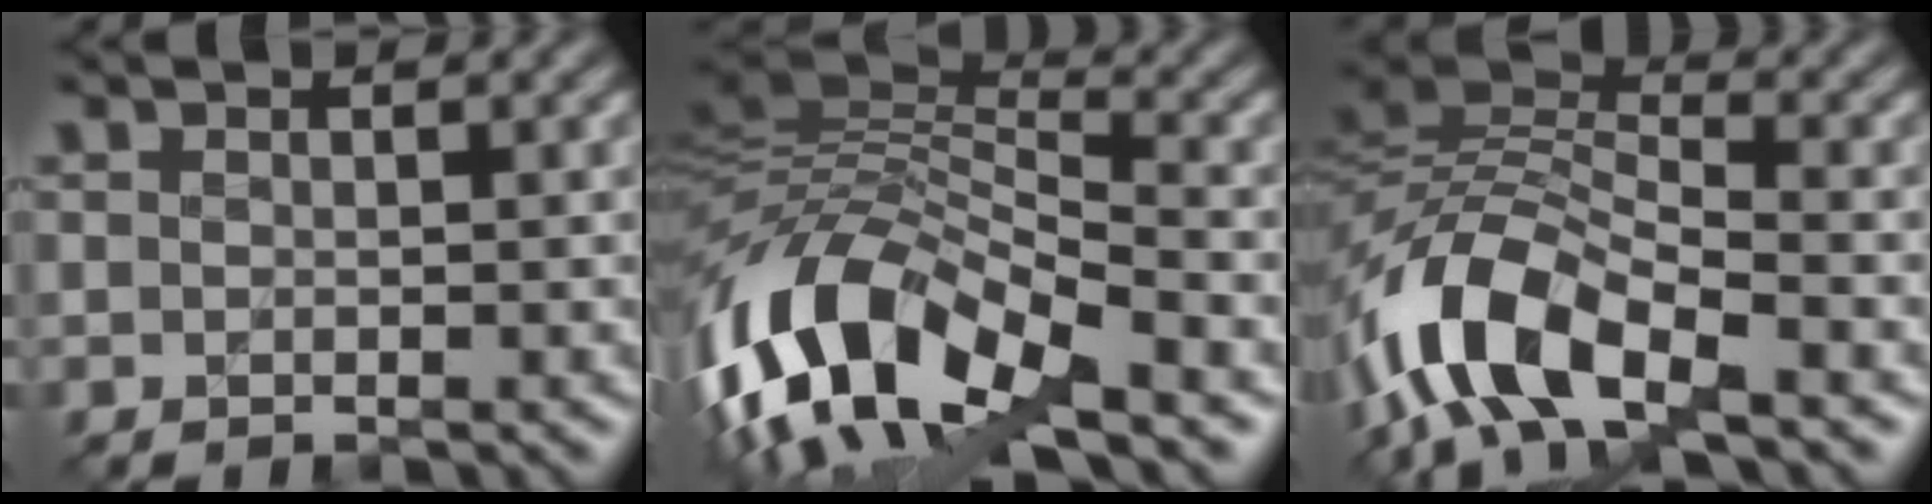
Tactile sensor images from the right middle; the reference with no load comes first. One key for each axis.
{"total": 12.5, "fx": -5.8, "fy": 5.5, "fz": 9.6, "tx": -0.185, "ty": 0.015, "tz": -0.115}
{"total": 9.5, "fx": -5.4, "fy": 4.3, "fz": 6.6, "tx": -0.133, "ty": 0.010, "tz": -0.112}